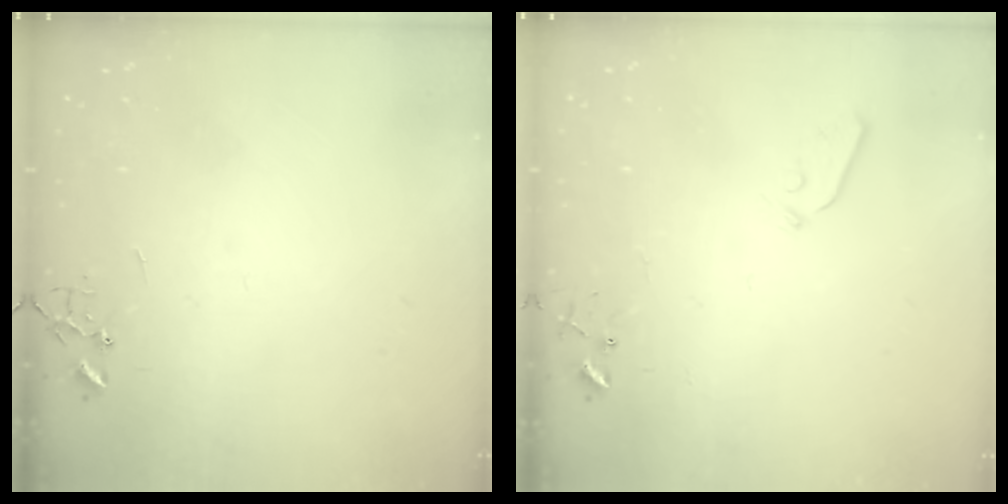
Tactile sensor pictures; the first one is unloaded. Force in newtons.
{"total": 3.7, "press": 3.6, "slide": 0.6}